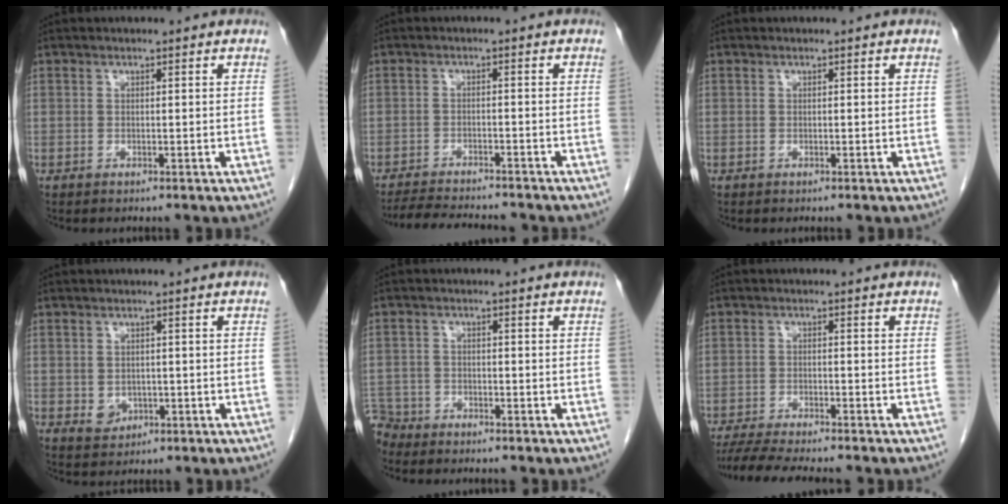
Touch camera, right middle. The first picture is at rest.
{"total": 9.4, "force": [-8.7, 1.0, 3.3], "torque": [-0.049, -0.008, -0.128]}
{"total": 0.0}
{"total": 2.5, "force": [-0.5, 2.1, 1.3], "torque": [-0.020, -0.001, 0.003]}
{"total": 4.3, "force": [-4.0, 1.6, -0.6], "torque": [0.016, -0.006, -0.079]}
{"total": 9.2, "force": [-8.1, 0.3, 4.2], "torque": [-0.063, -0.016, -0.128]}